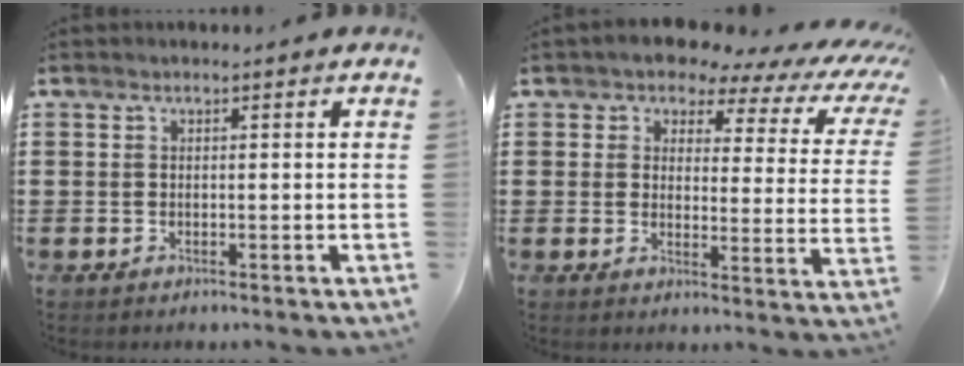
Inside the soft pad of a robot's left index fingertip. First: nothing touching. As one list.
[{"total": 4.4, "force": [3.5, 1.9, 1.9], "torque": [-0.047, -0.020, 0.051]}]